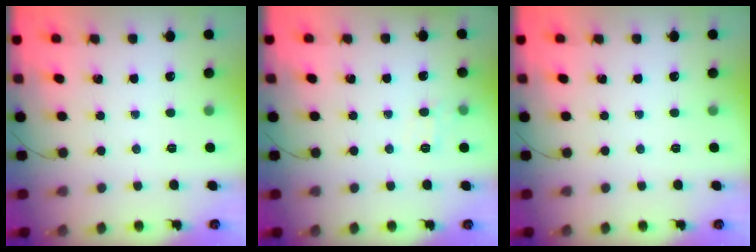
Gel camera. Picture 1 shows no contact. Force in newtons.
{"total": 6.4, "press": 6.2, "slide": 1.7}
{"total": 0.0}